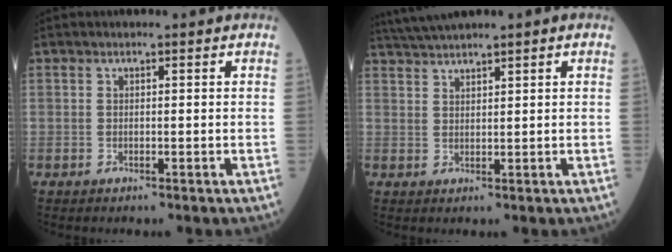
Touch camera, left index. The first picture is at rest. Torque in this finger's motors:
{"motor_torque": [0.73, -1.41, 0.45, 0.14]}